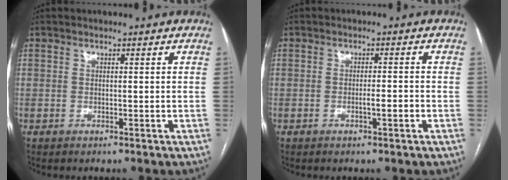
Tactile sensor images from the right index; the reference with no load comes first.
{"total": 2.2, "force": [-0.9, 0.2, 2.0], "torque": [-0.033, 0.000, -0.015]}